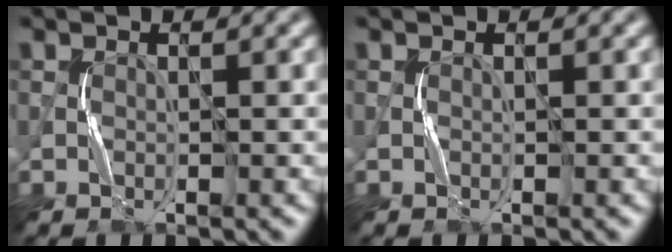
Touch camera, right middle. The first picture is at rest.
{"total": 0.0}